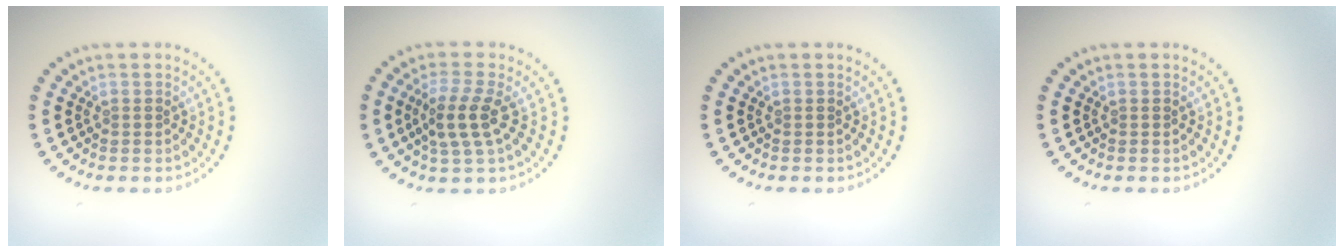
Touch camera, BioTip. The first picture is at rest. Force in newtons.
{"total": 3.2, "press": 2.9, "slide": 1.5}
{"total": 0.0}
{"total": 0.0}